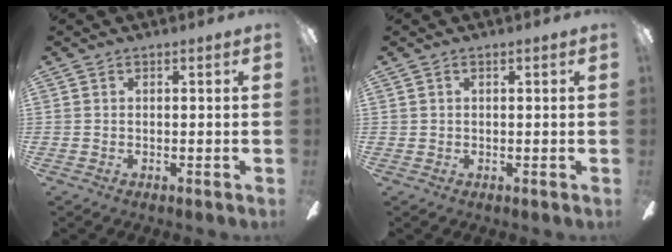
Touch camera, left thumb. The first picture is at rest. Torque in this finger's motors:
{"motor_torque": [-0.11, -0.08, 0.10, -0.22, 0.00]}